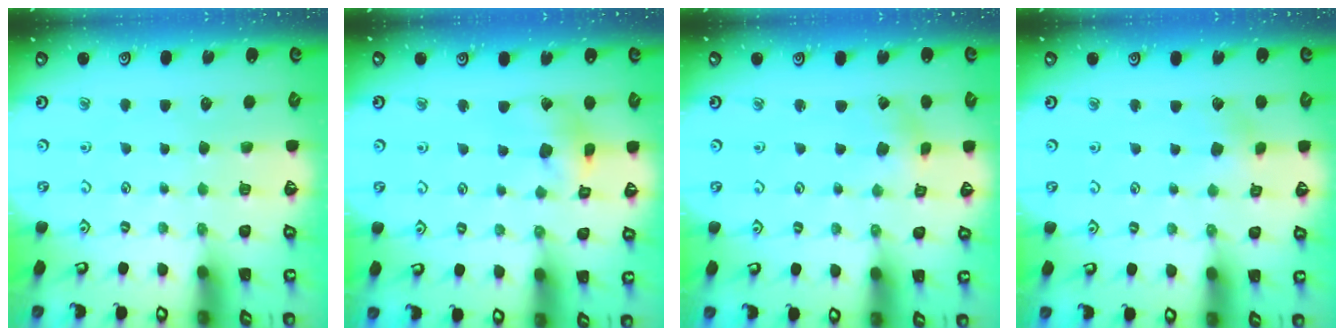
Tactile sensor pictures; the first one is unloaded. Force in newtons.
{"total": 9.9, "press": 9.8, "slide": 1.1}
{"total": 0.5, "press": 0.5, "slide": 0.2}
{"total": 3.1, "press": 3.0, "slide": 0.3}